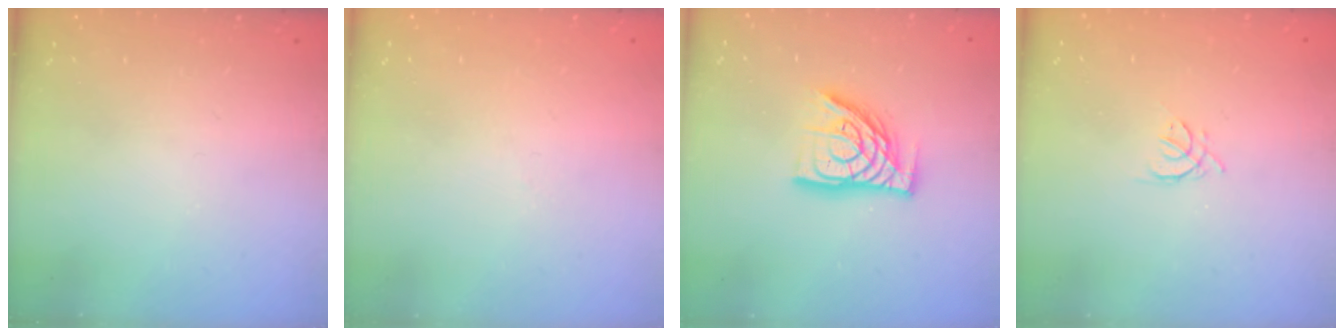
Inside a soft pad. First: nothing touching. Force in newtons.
{"total": 1.8, "press": 1.6, "slide": 0.6}
{"total": 12.9, "press": 12.8, "slide": 1.4}
{"total": 2.4, "press": 2.3, "slide": 0.6}